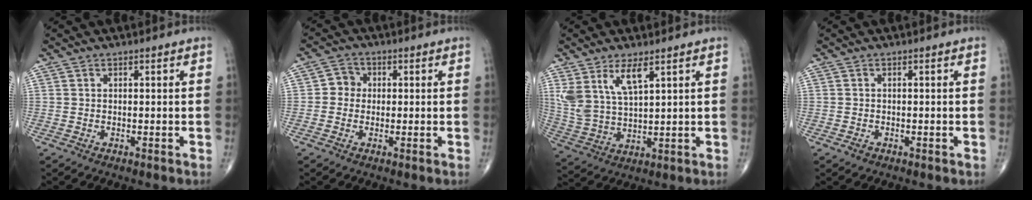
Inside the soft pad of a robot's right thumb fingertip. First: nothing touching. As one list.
[{"total": 3.4, "force": [-0.1, 3.2, 1.2], "torque": [0.003, 0.009, -0.011]}, {"total": 9.2, "force": [5.0, 3.4, 7.0], "torque": [-0.146, -0.021, 0.110]}, {"total": 0.9, "force": [-0.5, 0.6, 0.4], "torque": [-0.005, 0.001, -0.008]}]